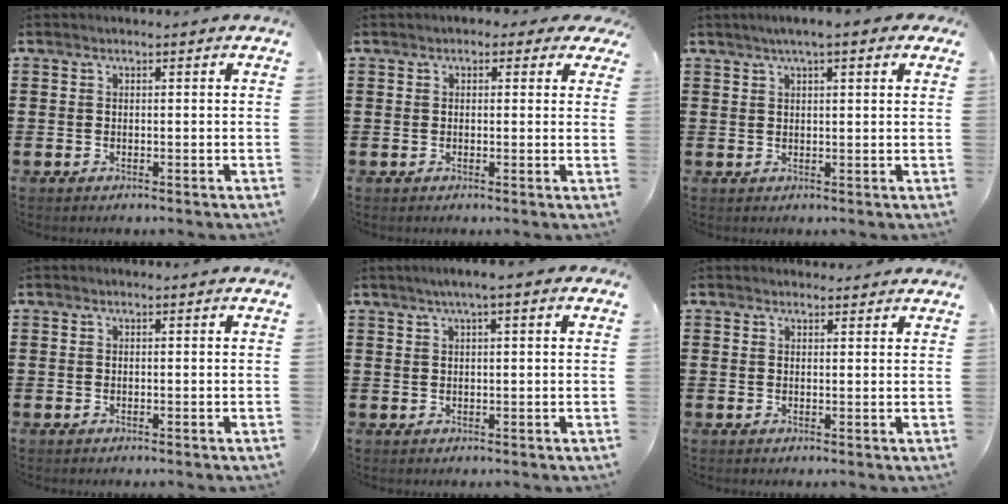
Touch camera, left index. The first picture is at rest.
{"total": 1.5, "force": [0.3, 1.1, 0.9], "torque": [-0.014, 0.005, 0.001]}
{"total": 3.4, "force": [1.9, 0.4, 2.7], "torque": [-0.056, 0.006, 0.033]}
{"total": 0.0}
{"total": 2.2, "force": [0.9, 0.0, 2.1], "torque": [-0.039, 0.000, 0.016]}
{"total": 1.3, "force": [1.2, 0.4, 0.1], "torque": [-0.004, 0.003, 0.024]}